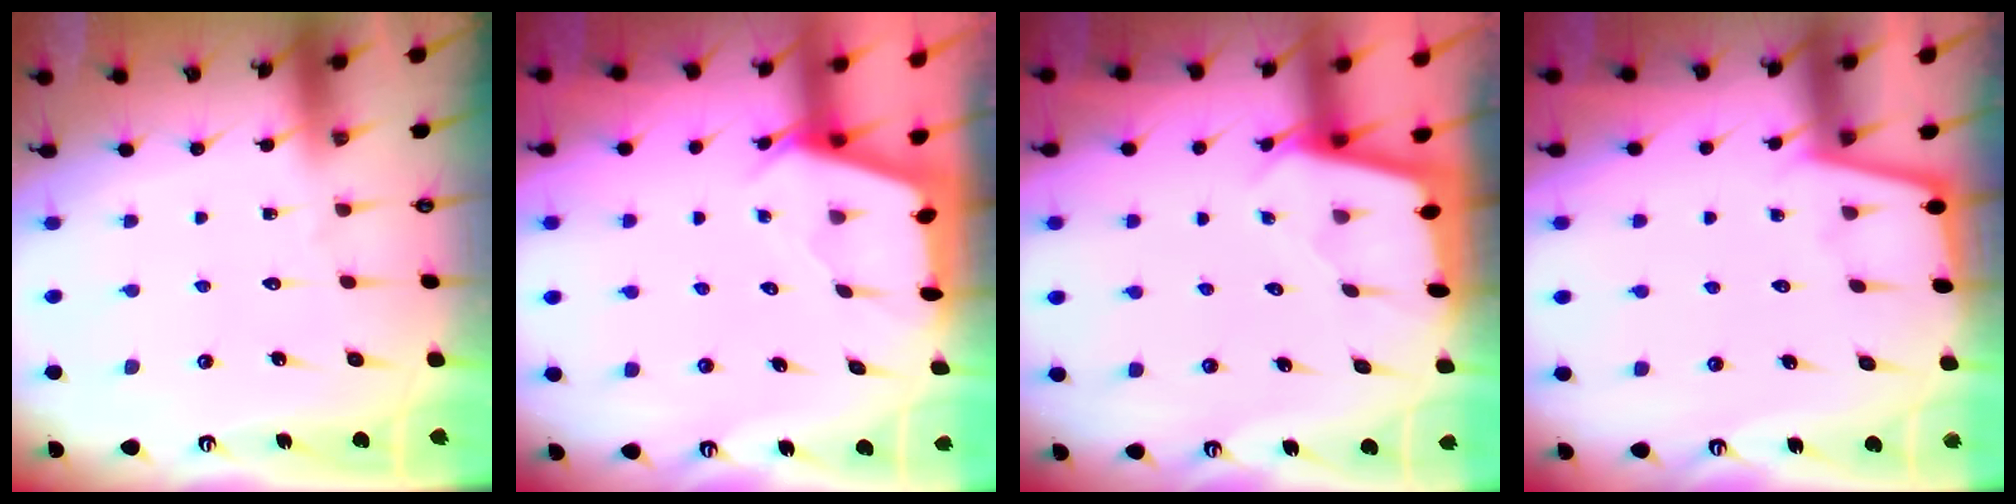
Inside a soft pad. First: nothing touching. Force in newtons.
{"total": 2.5, "press": 2.5, "slide": 0.3}
{"total": 1.7, "press": 1.6, "slide": 0.1}
{"total": 1.8, "press": 1.8, "slide": 0.4}